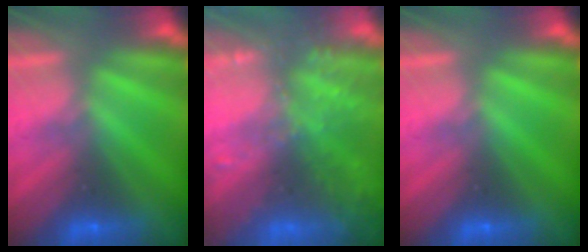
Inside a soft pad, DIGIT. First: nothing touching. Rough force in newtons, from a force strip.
{"total": 9.7}
{"total": 0.0}